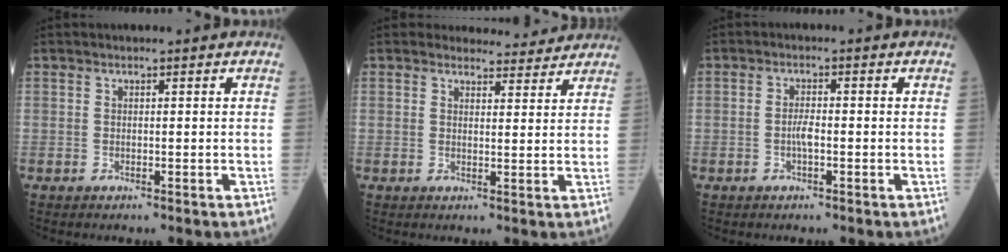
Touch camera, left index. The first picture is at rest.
{"total": 5.3, "force": [5.2, 1.3, 0.1], "torque": [0.005, 0.001, 0.055]}
{"total": 1.9, "force": [-0.6, 0.3, 1.7], "torque": [-0.036, -0.001, -0.012]}